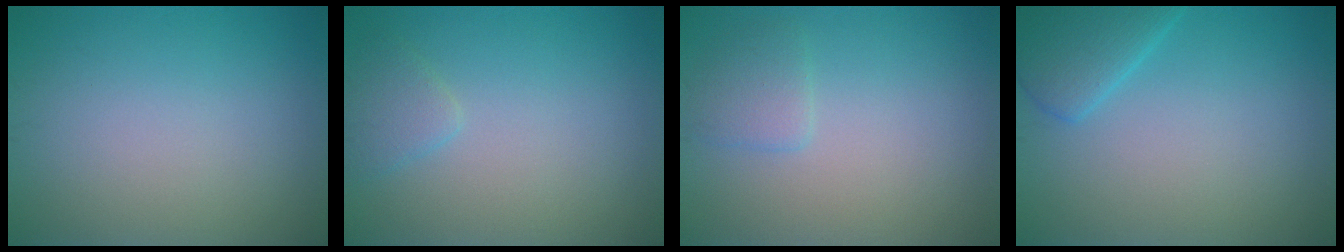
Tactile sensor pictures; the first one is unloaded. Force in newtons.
{"total": 1.5, "press": 1.5, "slide": 0.2}
{"total": 1.6, "press": 1.6, "slide": 0.1}
{"total": 3.2, "press": 3.2, "slide": 0.3}